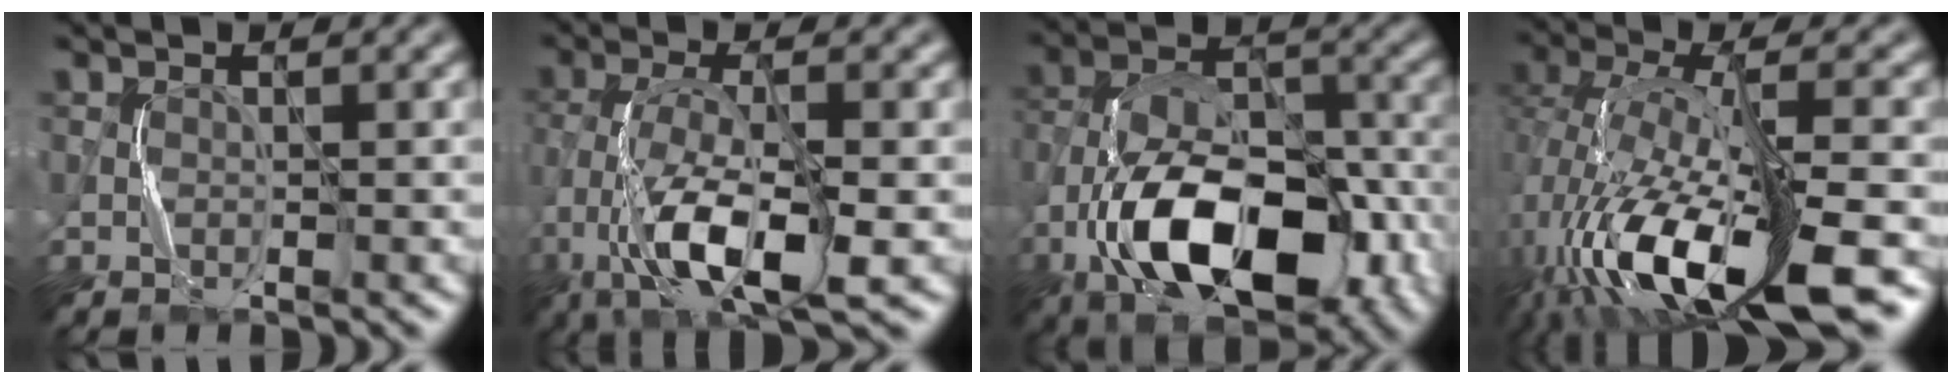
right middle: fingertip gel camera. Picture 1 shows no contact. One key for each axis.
{"total": 9.5, "fx": -4.1, "fy": 3.3, "fz": 8.0, "tx": -0.161, "ty": -0.001, "tz": -0.076}
{"total": 13.7, "fx": -6.2, "fy": 7.4, "fz": 9.7, "tx": -0.169, "ty": -0.001, "tz": -0.104}
{"total": 13.6, "fx": -6.6, "fy": 4.7, "fz": 10.9, "tx": -0.226, "ty": -0.015, "tz": -0.113}